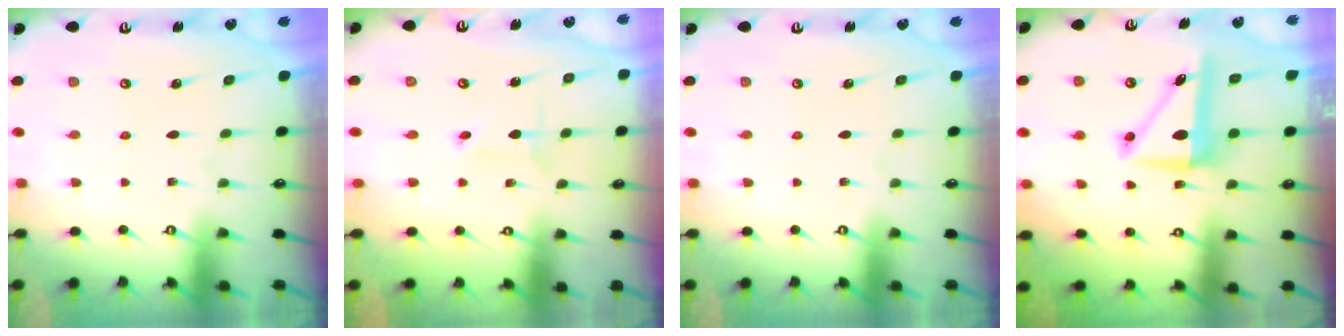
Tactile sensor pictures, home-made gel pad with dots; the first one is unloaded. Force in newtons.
{"total": 2.0, "press": 2.0, "slide": 0.3}
{"total": 0.0}
{"total": 7.5, "press": 7.3, "slide": 1.8}